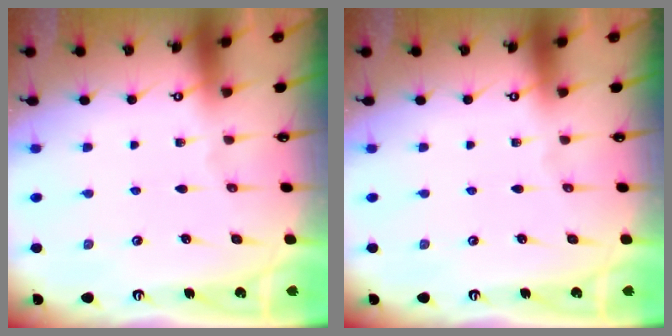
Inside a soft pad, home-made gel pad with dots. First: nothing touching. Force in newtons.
{"total": 0.0}